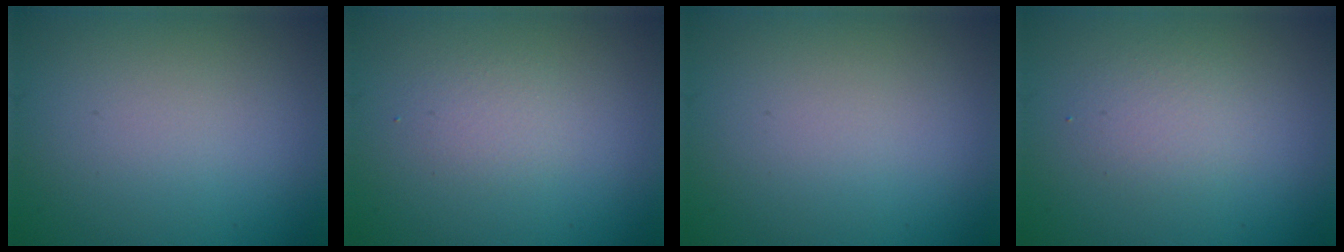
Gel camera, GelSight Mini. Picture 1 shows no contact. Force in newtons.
{"total": 1.3, "press": 1.3, "slide": 0.2}
{"total": 0.0}
{"total": 1.8, "press": 1.8, "slide": 0.1}